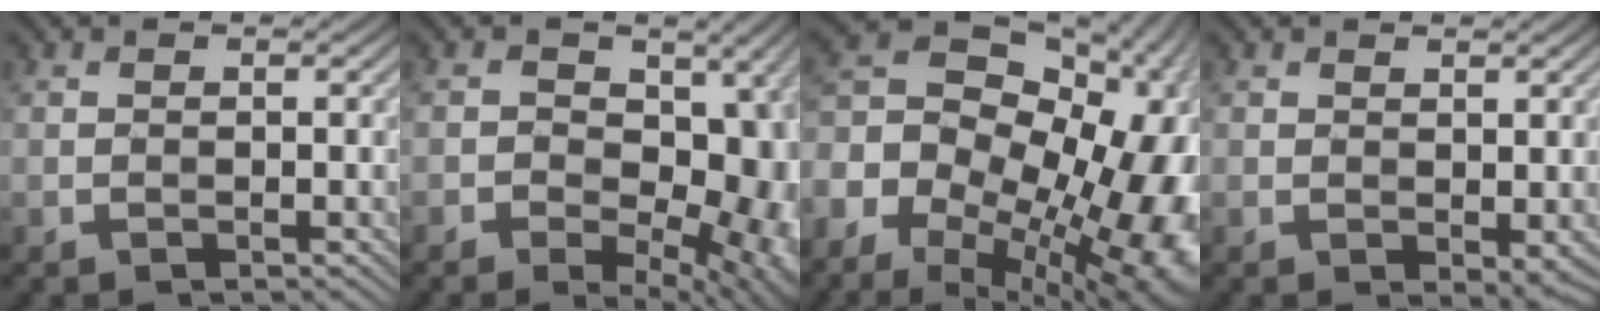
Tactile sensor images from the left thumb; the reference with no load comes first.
{"total": 16.3, "force": [-4.2, 10.5, 11.8], "torque": [-0.120, 0.001, -0.029]}
{"total": 23.2, "force": [-9.2, 15.4, 14.7], "torque": [-0.261, -0.024, -0.121]}
{"total": 1.3, "force": [0.5, 0.5, 1.0], "torque": [-0.019, -0.004, 0.014]}